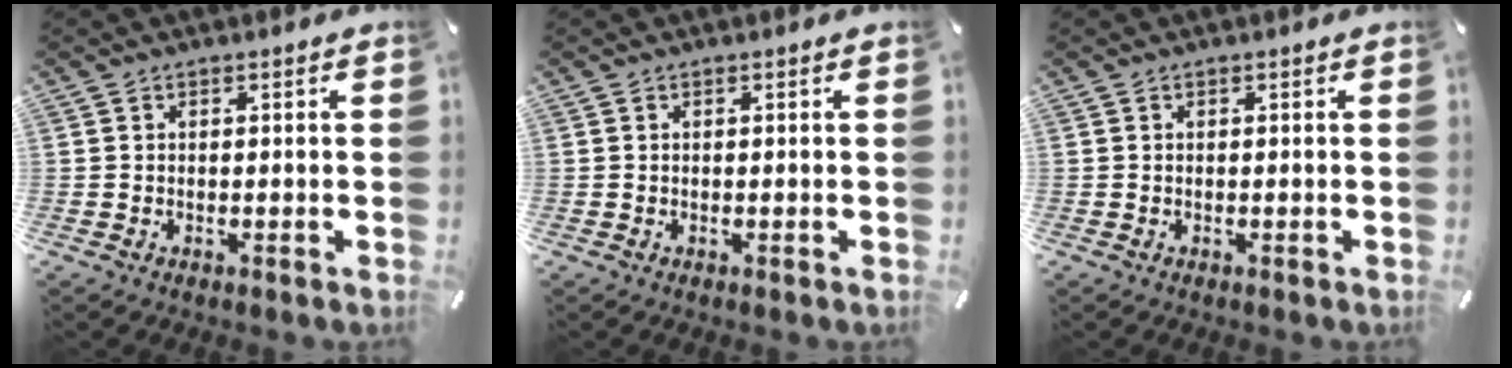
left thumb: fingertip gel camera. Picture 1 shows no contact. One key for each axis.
{"total": 0.0}
{"total": 0.0}